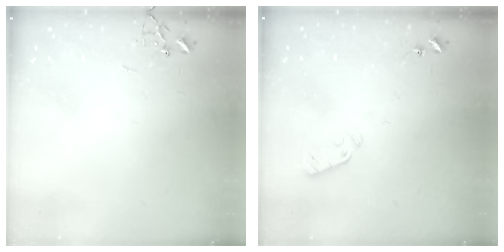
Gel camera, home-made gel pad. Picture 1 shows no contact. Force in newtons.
{"total": 3.8, "press": 3.7, "slide": 0.7}